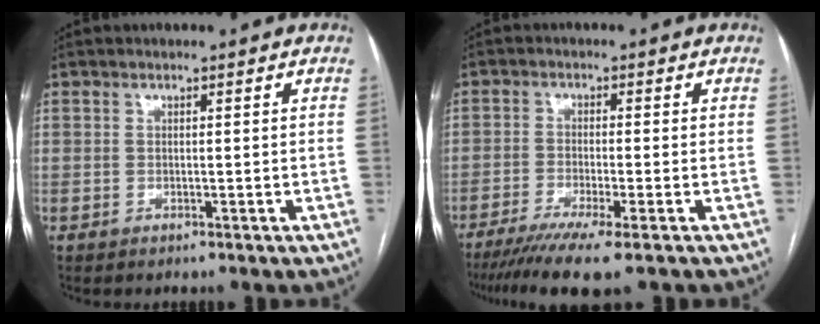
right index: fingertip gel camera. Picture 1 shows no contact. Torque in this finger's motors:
{"motor_torque": [1.22, -0.94, 0.46, 0.12]}